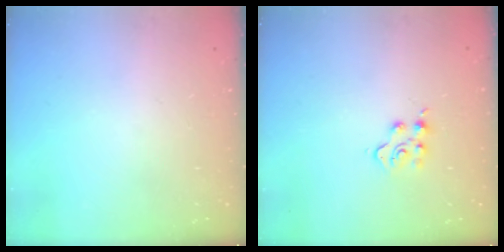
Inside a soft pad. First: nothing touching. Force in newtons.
{"total": 4.5, "press": 4.4, "slide": 0.6}